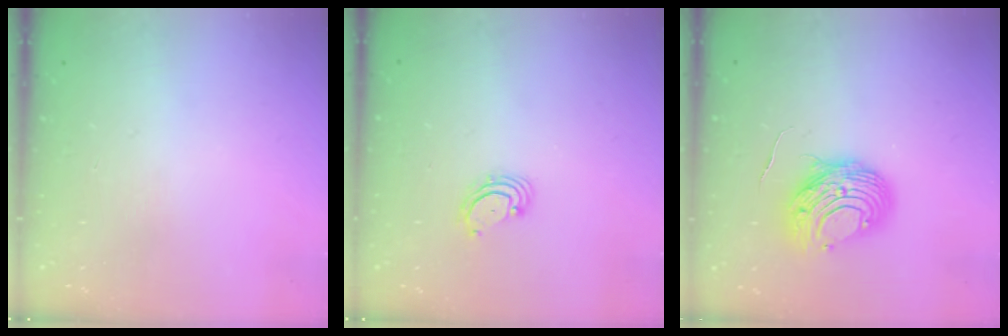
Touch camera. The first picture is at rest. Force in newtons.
{"total": 2.7, "press": 2.7, "slide": 0.3}
{"total": 11.2, "press": 11.2, "slide": 0.9}